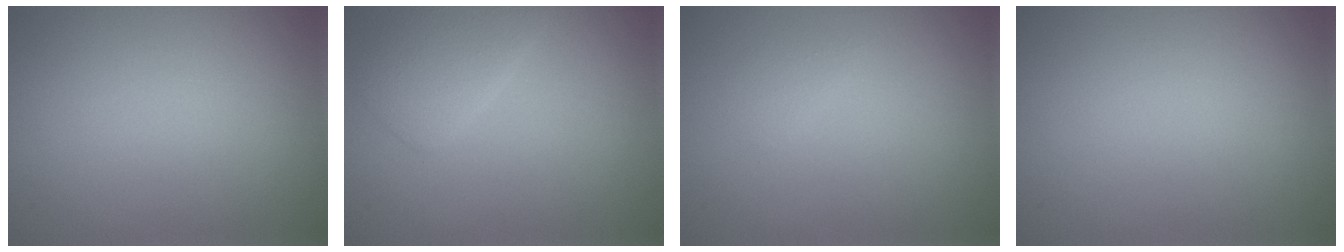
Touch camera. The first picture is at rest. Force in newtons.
{"total": 2.4, "press": 2.4, "slide": 0.1}
{"total": 0.8, "press": 0.8, "slide": 0.1}
{"total": 0.0}